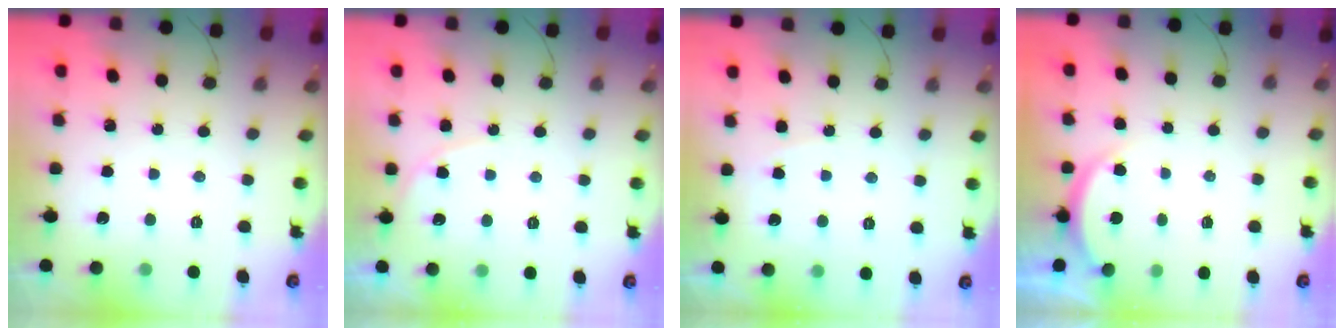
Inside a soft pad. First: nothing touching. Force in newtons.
{"total": 6.9, "press": 6.9, "slide": 0.6}
{"total": 3.5, "press": 3.5, "slide": 0.3}
{"total": 3.0, "press": 2.9, "slide": 0.6}